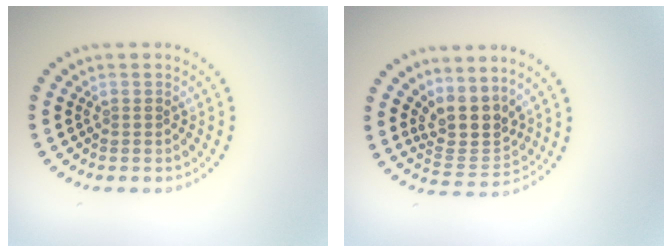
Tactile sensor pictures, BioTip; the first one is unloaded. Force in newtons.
{"total": 3.8, "press": 2.9, "slide": 2.5}